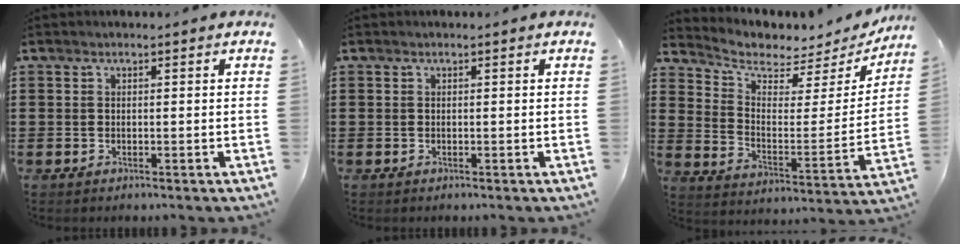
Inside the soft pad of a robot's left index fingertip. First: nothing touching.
{"total": 0.0}
{"total": 5.1, "force": [4.4, 2.0, 1.5], "torque": [-0.060, -0.034, 0.074]}